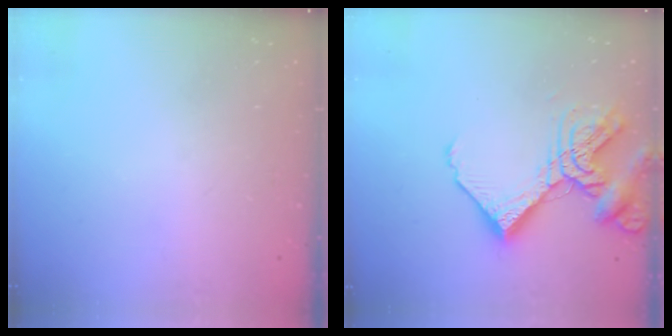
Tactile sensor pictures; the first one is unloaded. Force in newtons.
{"total": 14.7, "press": 14.6, "slide": 1.8}